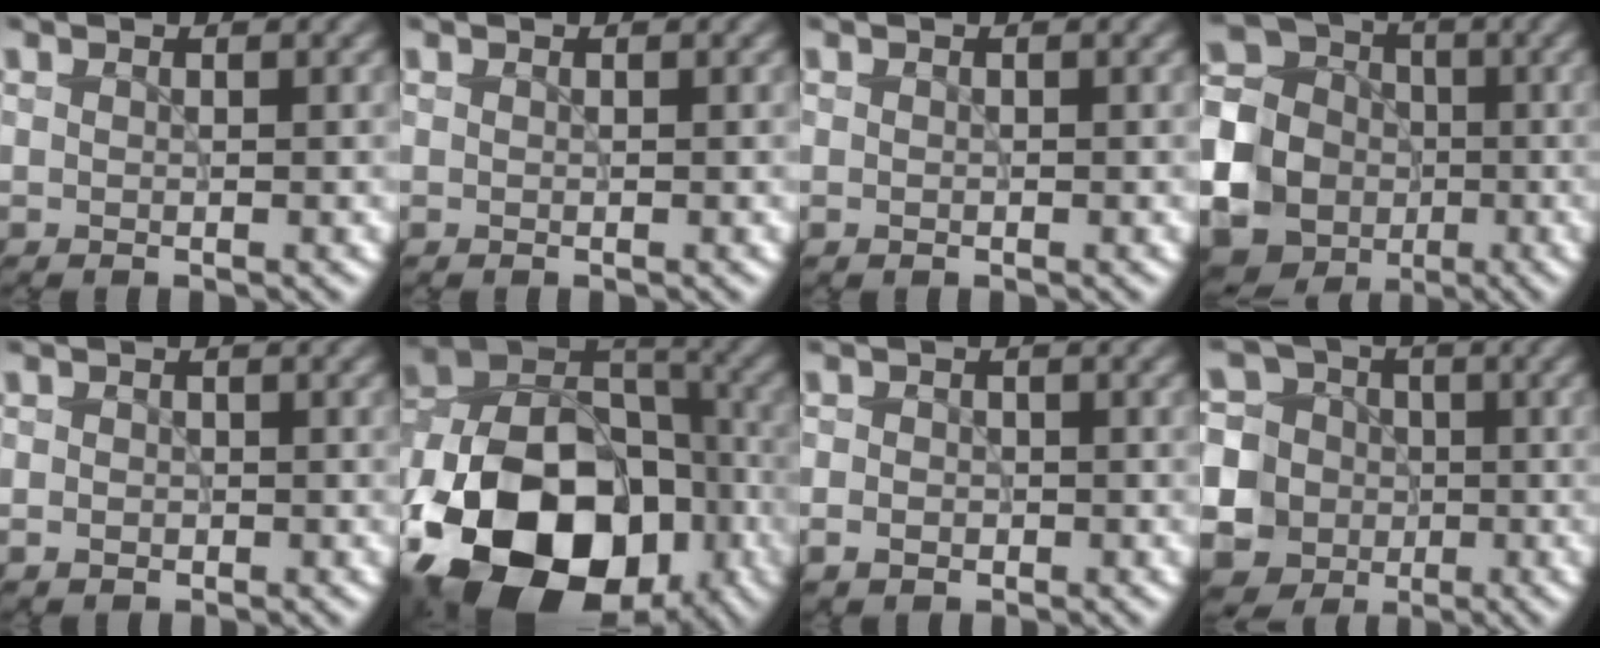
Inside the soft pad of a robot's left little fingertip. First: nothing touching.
{"total": 0.0}
{"total": 0.0}
{"total": 19.8, "force": [-4.4, 18.3, 6.1], "torque": [-0.189, -0.007, -0.113]}
{"total": 1.1, "force": [-0.3, 0.9, 0.5], "torque": [-0.007, -0.004, -0.009]}
{"total": 19.6, "force": [-8.4, 13.6, 11.3], "torque": [-0.201, -0.012, -0.146]}
{"total": 1.8, "force": [-0.6, 1.5, 0.8], "torque": [-0.011, -0.004, -0.015]}
{"total": 12.1, "force": [-2.6, 11.3, 3.4], "torque": [-0.105, 0.010, -0.065]}